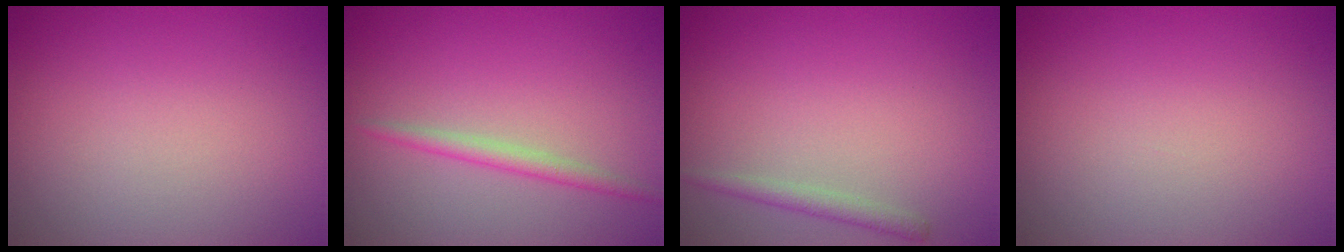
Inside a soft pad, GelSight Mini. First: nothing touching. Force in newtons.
{"total": 1.7, "press": 1.7, "slide": 0.0}
{"total": 1.4, "press": 1.4, "slide": 0.1}
{"total": 0.0}